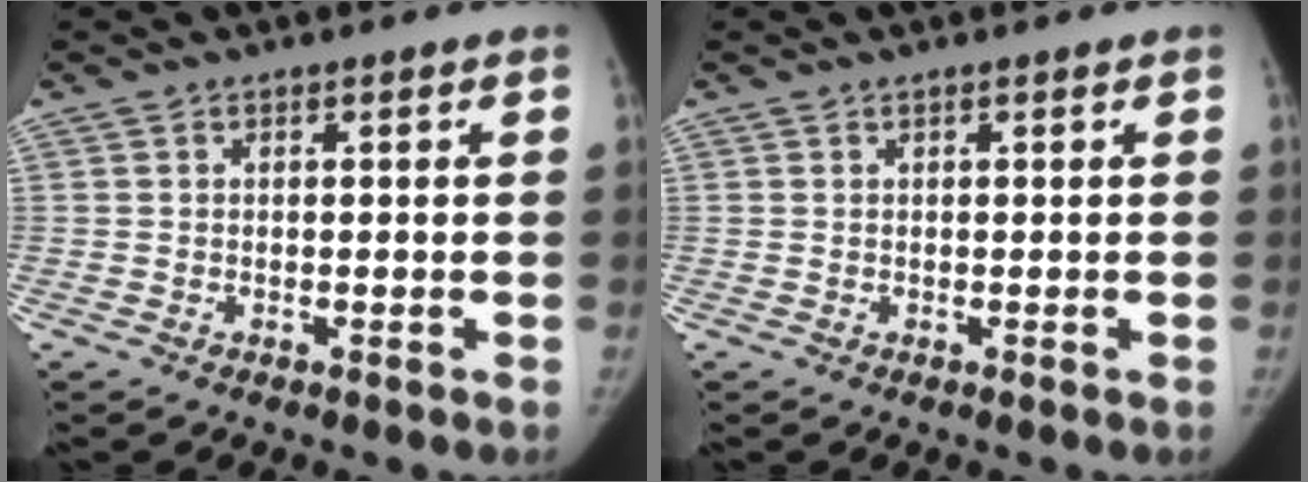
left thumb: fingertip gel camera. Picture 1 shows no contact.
{"total": 0.0}